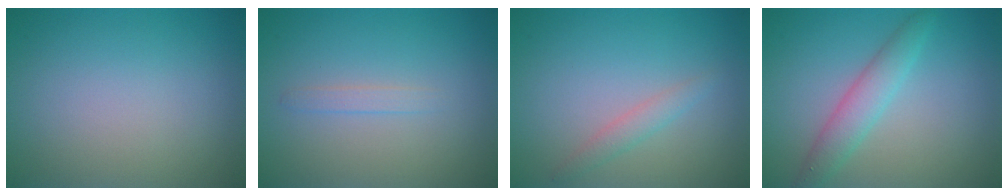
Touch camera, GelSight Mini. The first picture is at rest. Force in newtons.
{"total": 0.9, "press": 0.9, "slide": 0.1}
{"total": 1.3, "press": 1.3, "slide": 0.1}
{"total": 2.9, "press": 2.9, "slide": 0.0}